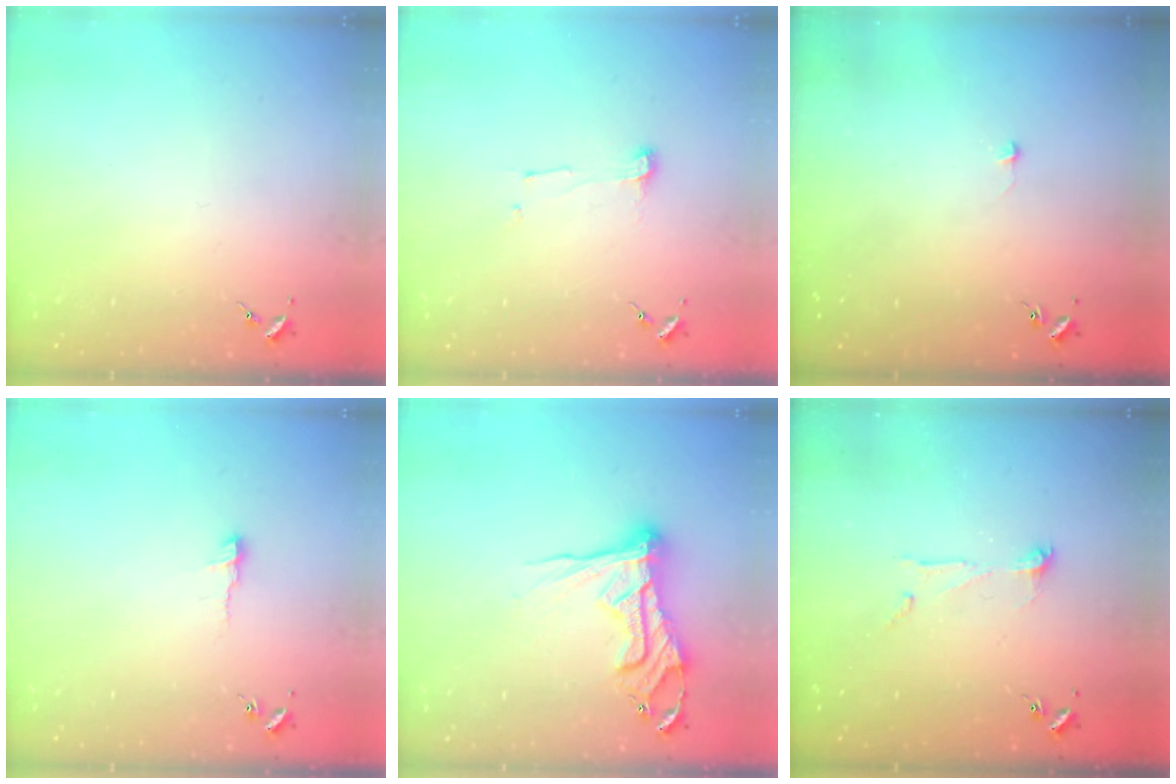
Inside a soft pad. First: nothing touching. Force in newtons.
{"total": 4.7, "press": 4.6, "slide": 0.5}
{"total": 4.3, "press": 4.3, "slide": 0.3}
{"total": 4.7, "press": 4.7, "slide": 0.4}
{"total": 17.5, "press": 17.5, "slide": 1.7}
{"total": 6.1, "press": 6.1, "slide": 0.4}